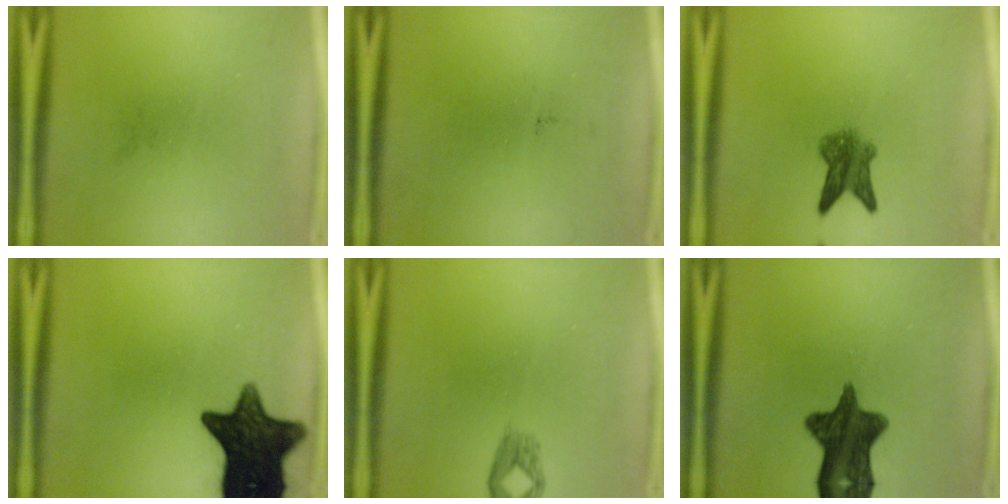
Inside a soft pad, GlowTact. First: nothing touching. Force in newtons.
{"total": 0.0}
{"total": 5.0}
{"total": 15.0}
{"total": 1.4}
{"total": 12.3}